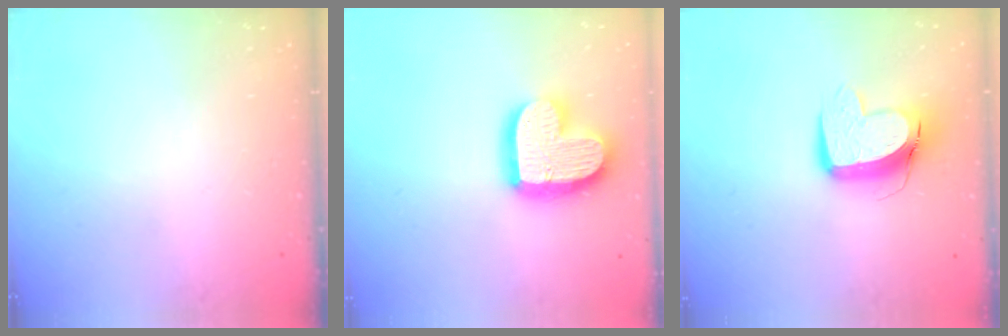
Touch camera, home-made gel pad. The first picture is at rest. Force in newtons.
{"total": 17.8, "press": 17.8, "slide": 1.3}
{"total": 10.2, "press": 10.2, "slide": 1.0}